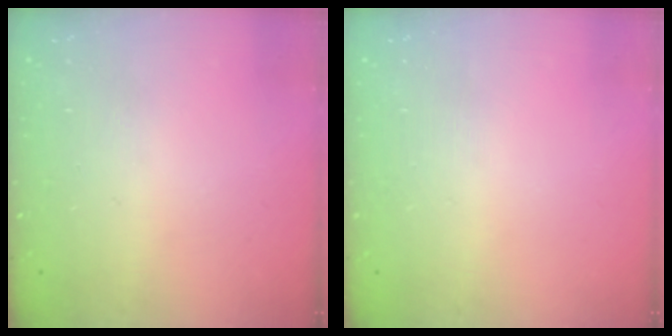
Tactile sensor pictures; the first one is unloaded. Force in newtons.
{"total": 0.0}